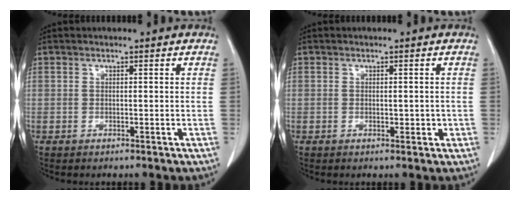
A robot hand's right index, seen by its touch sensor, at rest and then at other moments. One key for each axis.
{"total": 1.3, "fx": -0.1, "fy": 0.7, "fz": 1.1, "tx": -0.016, "ty": 0.000, "tz": 0.003}